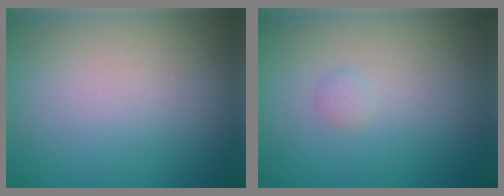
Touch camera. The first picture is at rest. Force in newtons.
{"total": 0.6, "press": 0.6, "slide": 0.0}